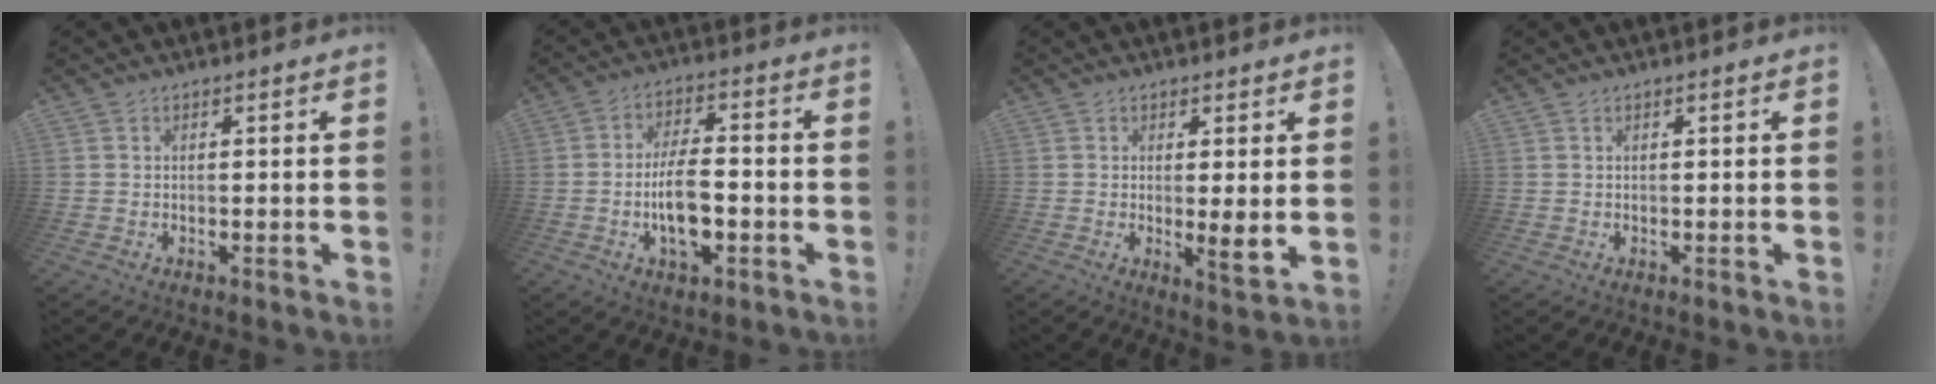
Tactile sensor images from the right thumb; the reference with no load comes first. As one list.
[{"total": 11.0, "force": [-2.8, 5.1, 9.3], "torque": [-0.176, 0.007, -0.050]}, {"total": 5.2, "force": [0.4, 0.1, 5.2], "torque": [-0.059, -0.022, 0.006]}, {"total": 0.0}]